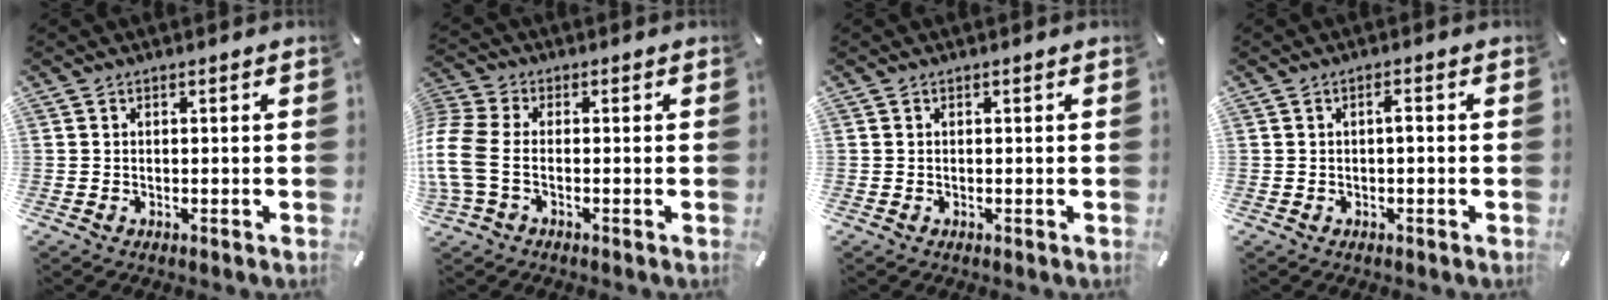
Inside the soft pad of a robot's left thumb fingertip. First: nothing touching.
{"total": 8.1, "force": [-2.1, 5.0, 6.1], "torque": [-0.151, -0.005, -0.038]}
{"total": 0.0}
{"total": 1.7, "force": [-0.1, 0.5, 1.6], "torque": [-0.033, 0.004, -0.004]}